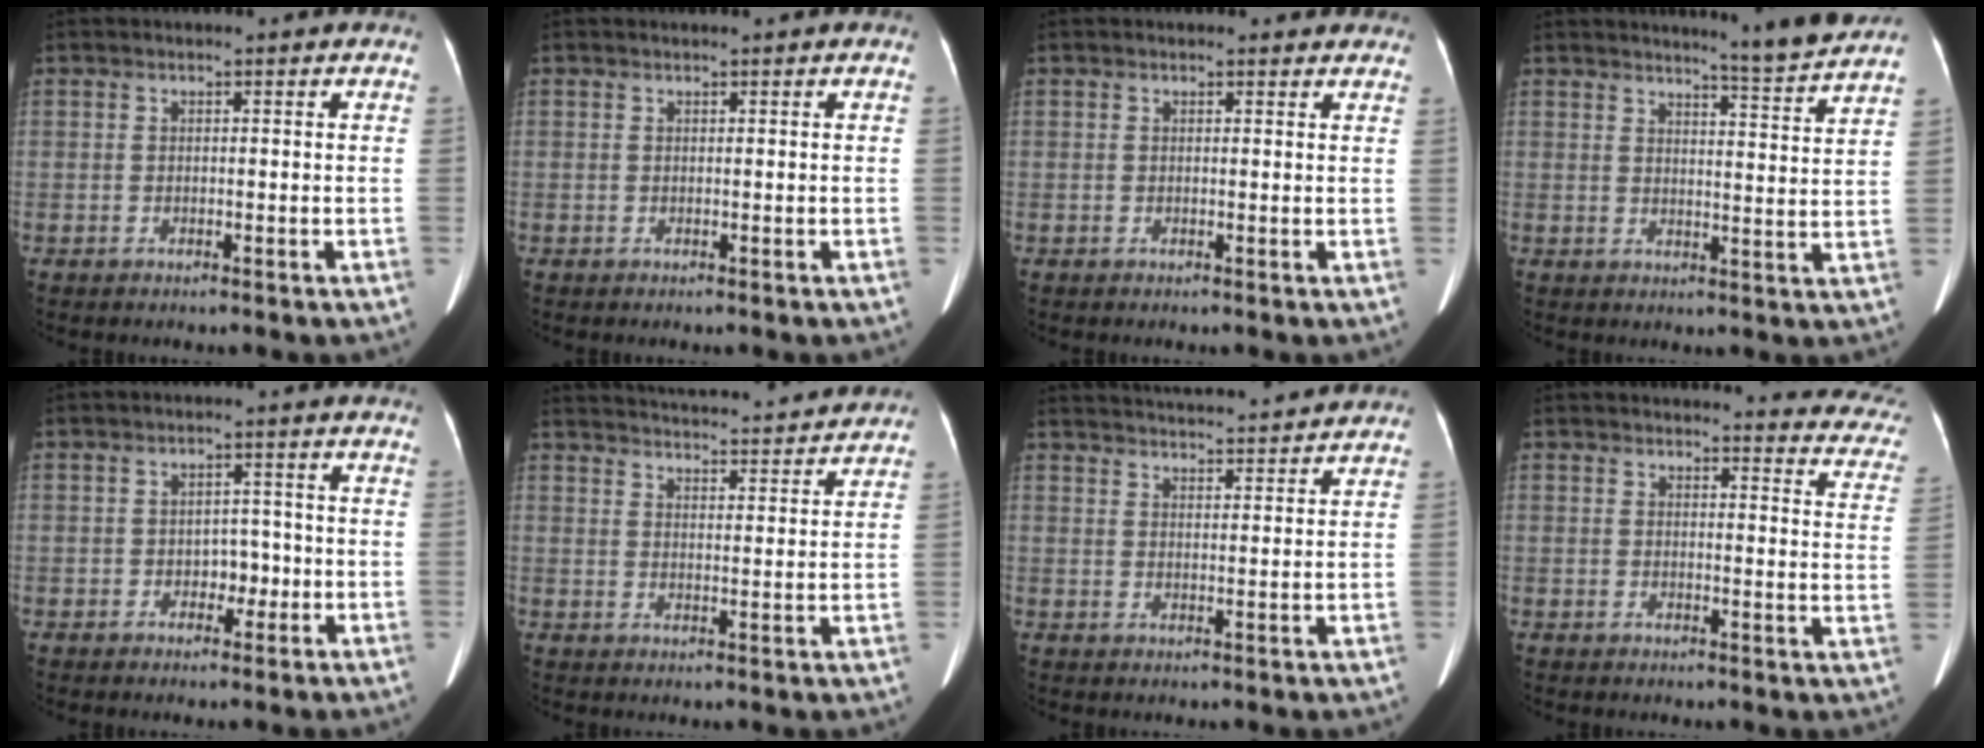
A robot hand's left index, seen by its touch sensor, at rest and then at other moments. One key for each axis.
{"total": 0.0}
{"total": 1.9, "fx": 1.7, "fy": 0.9, "fz": 0.3, "tx": -0.002, "ty": 0.001, "tz": 0.006}
{"total": 7.5, "fx": 7.1, "fy": -1.4, "fz": 2.1, "tx": -0.049, "ty": -0.028, "tz": 0.087}
{"total": 3.4, "fx": -1.1, "fy": 2.2, "fz": 2.3, "tx": -0.028, "ty": 0.010, "tz": -0.014}
{"total": 20.2, "fx": 19.3, "fy": 2.2, "fz": 5.6, "tx": -0.091, "ty": 0.010, "tz": 0.253}
{"total": 14.7, "fx": 14.1, "fy": 1.1, "fz": 4.2, "tx": -0.072, "ty": 0.026, "tz": 0.196}
{"total": 14.7, "fx": 14.2, "fy": 2.4, "fz": 2.8, "tx": 0.011, "ty": -0.084, "tz": 0.117}